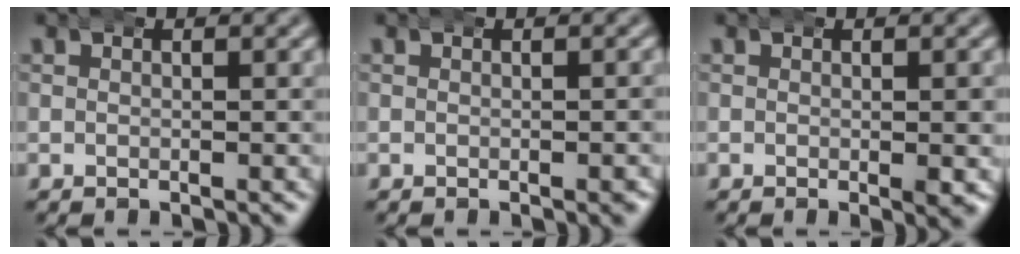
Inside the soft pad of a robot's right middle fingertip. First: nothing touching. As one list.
[{"total": 0.8, "force": [-0.1, 0.2, 0.8], "torque": [-0.006, 0.003, -0.003]}, {"total": 1.6, "force": [-0.1, 0.4, 1.6], "torque": [-0.021, -0.001, -0.001]}]